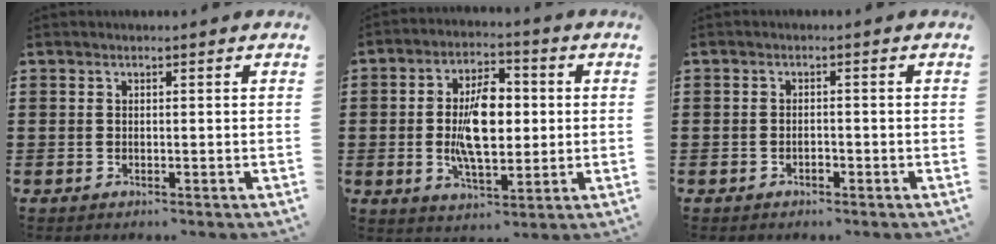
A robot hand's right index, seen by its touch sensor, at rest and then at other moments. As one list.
[{"total": 9.8, "force": [-0.1, 4.9, 8.4], "torque": [-0.160, 0.002, -0.009]}, {"total": 1.1, "force": [-0.7, 0.5, 0.6], "torque": [-0.016, -0.004, -0.013]}]